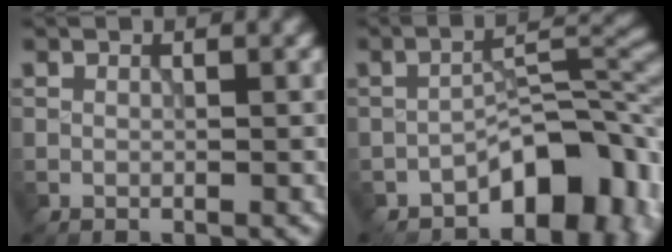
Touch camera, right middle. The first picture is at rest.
{"total": 8.8, "force": [-4.8, 4.2, 6.0], "torque": [-0.058, 0.013, -0.083]}